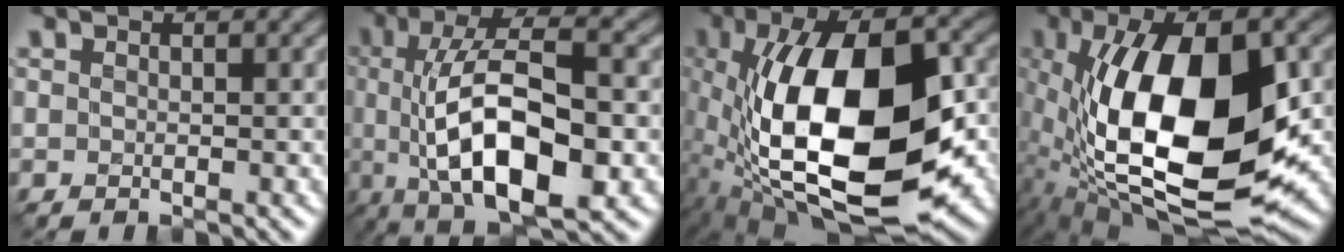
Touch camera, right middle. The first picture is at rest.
{"total": 11.6, "force": [-1.3, 4.3, 10.7], "torque": [-0.182, 0.002, -0.027]}
{"total": 17.3, "force": [-2.5, 8.3, 15.0], "torque": [-0.278, -0.014, -0.036]}
{"total": 16.5, "force": [-1.2, 7.3, 14.7], "torque": [-0.267, -0.009, -0.017]}